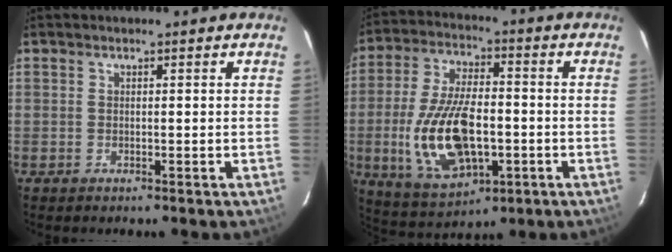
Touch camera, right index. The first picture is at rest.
{"total": 17.7, "force": [-3.5, 8.5, 15.1], "torque": [-0.312, -0.007, -0.048]}